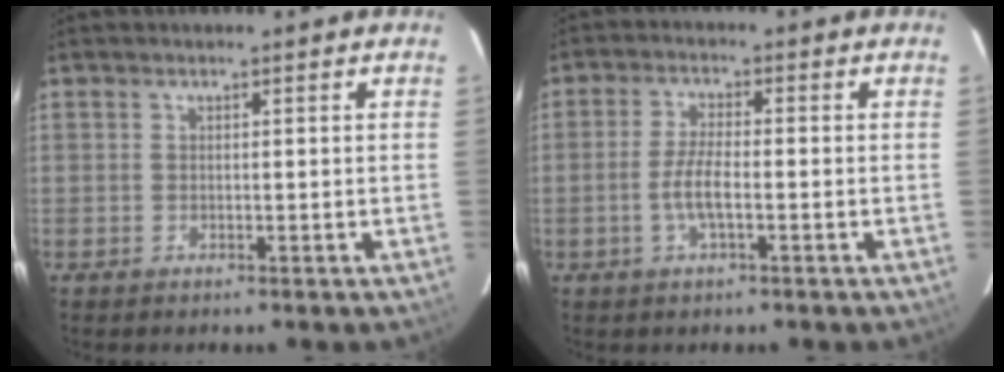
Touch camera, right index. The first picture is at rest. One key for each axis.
{"total": 4.8, "fx": -1.5, "fy": 1.2, "fz": 4.5, "tx": -0.094, "ty": 0.000, "tz": -0.029}